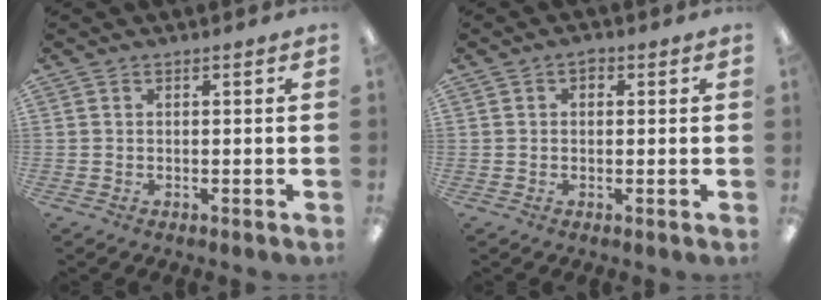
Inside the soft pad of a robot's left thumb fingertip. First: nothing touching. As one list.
[{"total": 1.2, "force": [0.3, 1.0, 0.8], "torque": [-0.009, 0.001, 0.002]}]